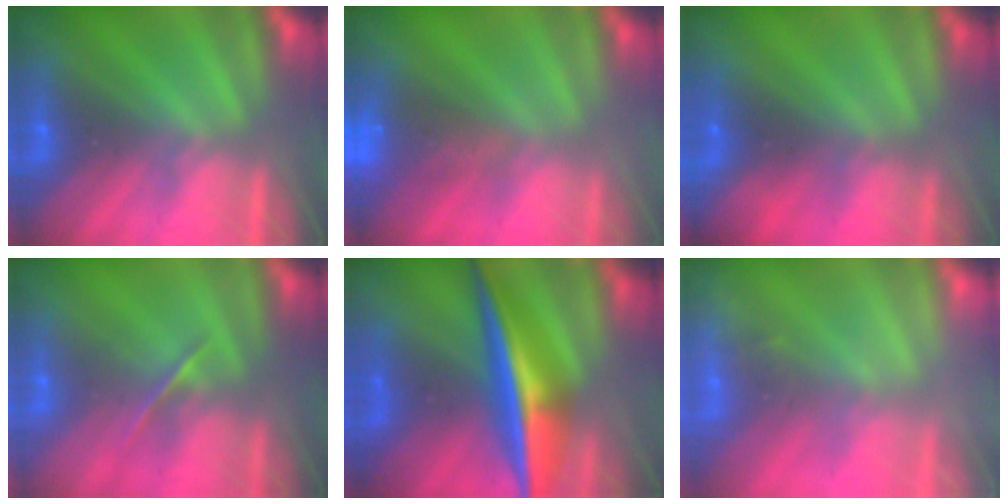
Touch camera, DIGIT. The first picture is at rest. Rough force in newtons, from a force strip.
{"total": 9.4}
{"total": 6.7}
{"total": 1.4}
{"total": 7.6}
{"total": 2.2}